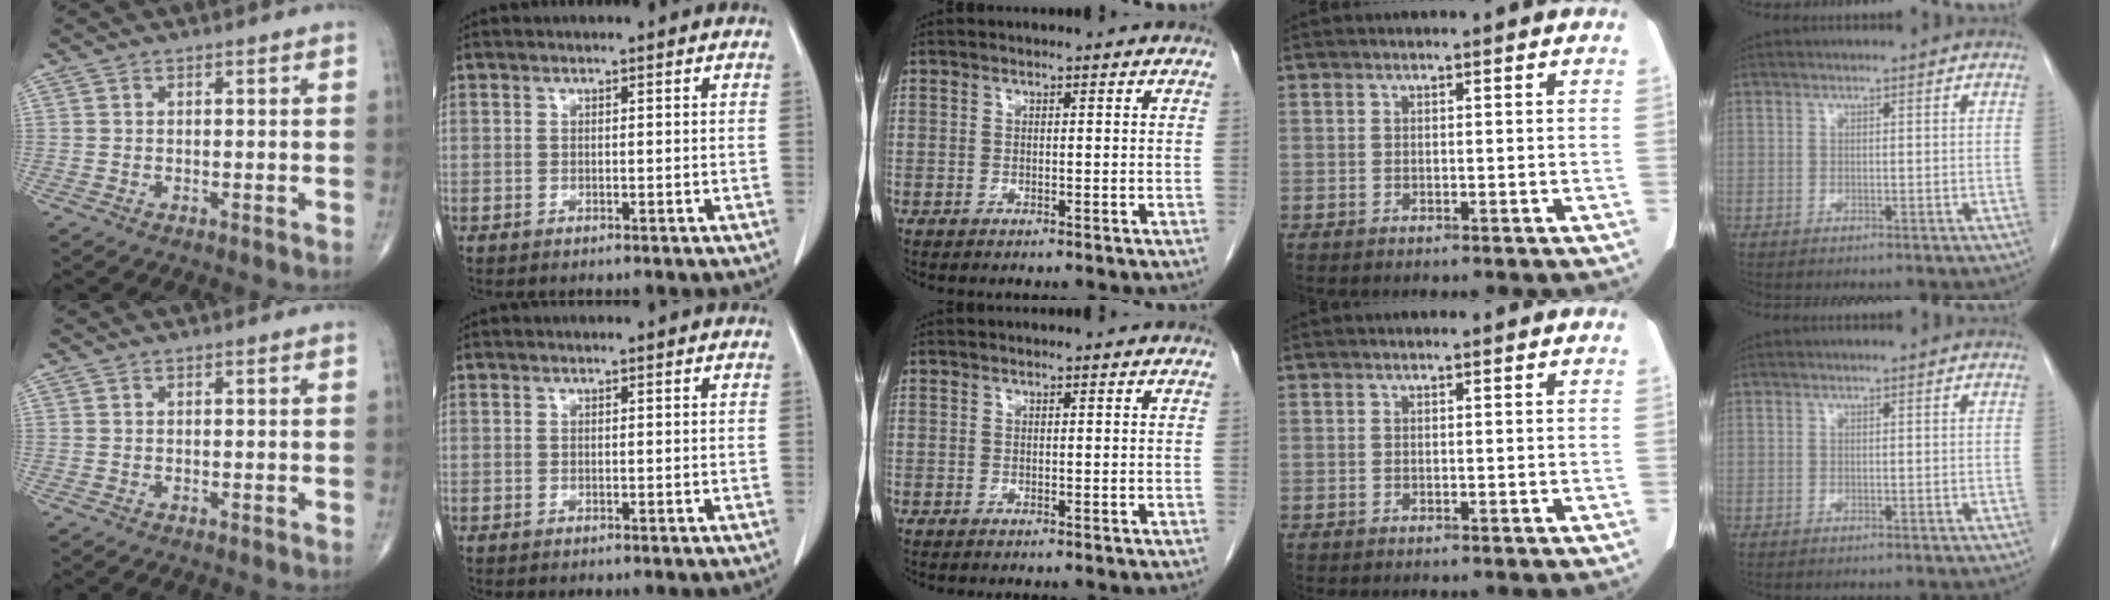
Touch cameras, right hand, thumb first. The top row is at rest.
{}